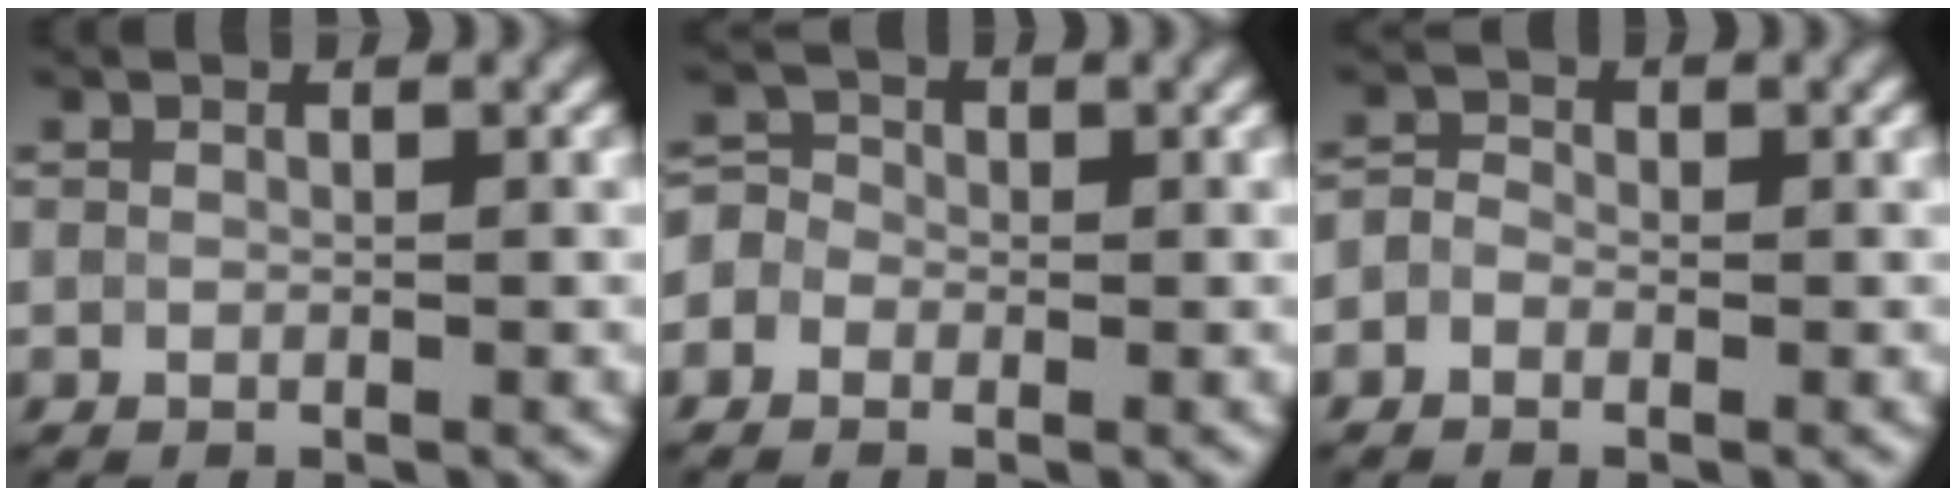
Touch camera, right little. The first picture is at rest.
{"total": 2.4, "force": [-0.9, 2.2, 0.7], "torque": [0.001, 0.016, -0.033]}
{"total": 1.3, "force": [-0.9, 0.9, 0.5], "torque": [-0.005, 0.003, -0.022]}